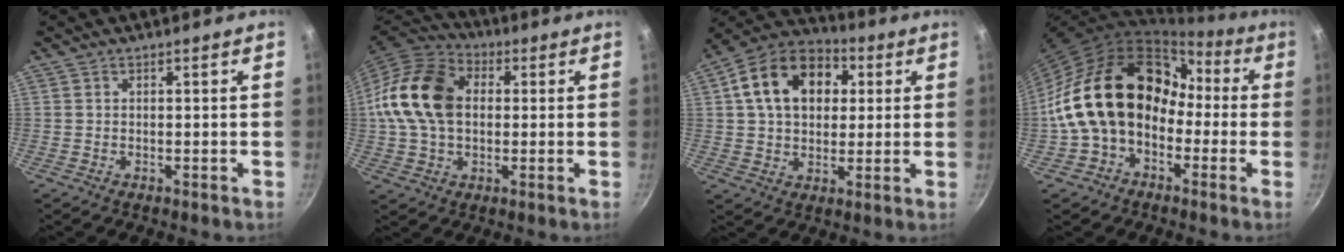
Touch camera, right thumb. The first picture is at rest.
{"total": 17.4, "force": [1.7, 12.4, 12.1], "torque": [-0.212, 0.026, 0.017]}
{"total": 17.0, "force": [4.2, 12.2, 11.1], "torque": [-0.164, 0.022, 0.056]}
{"total": 20.2, "force": [-1.4, 14.9, 13.6], "torque": [-0.204, 0.066, -0.031]}